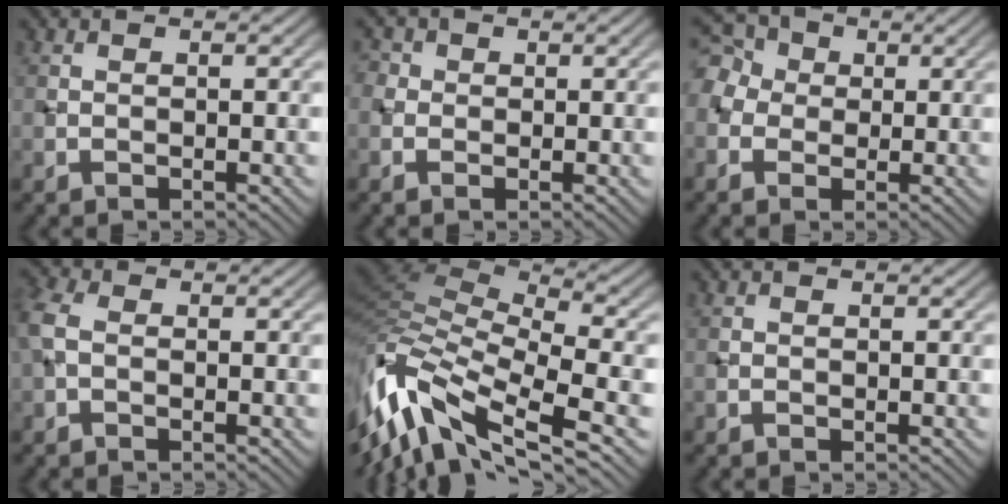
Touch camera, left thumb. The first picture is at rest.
{"total": 2.0, "force": [0.2, 1.9, 0.7], "torque": [-0.019, 0.005, -0.004]}
{"total": 6.4, "force": [0.7, 5.6, 3.0], "torque": [-0.100, 0.017, -0.009]}
{"total": 3.4, "force": [-0.2, 2.3, 2.5], "torque": [-0.082, 0.007, -0.017]}
{"total": 15.5, "force": [-5.7, 5.5, 13.3], "torque": [-0.327, -0.005, -0.096]}
{"total": 0.0}